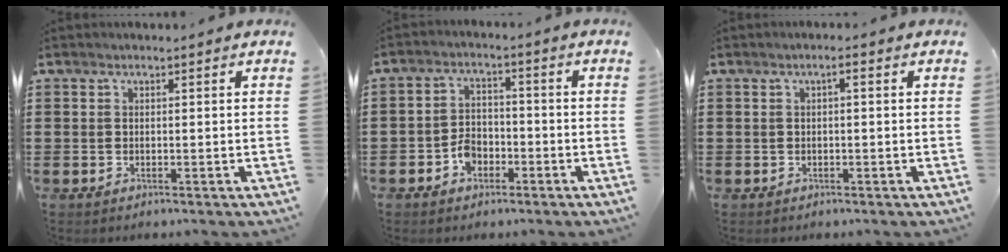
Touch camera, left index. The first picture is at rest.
{"total": 4.0, "force": [-2.2, 2.7, 1.9], "torque": [-0.037, 0.008, -0.043]}
{"total": 1.2, "force": [-0.3, 0.3, 1.2], "torque": [-0.022, 0.000, -0.006]}